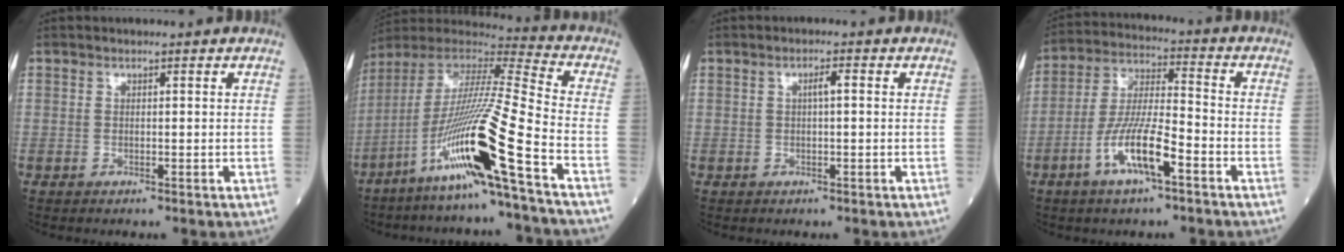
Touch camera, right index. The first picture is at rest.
{"total": 19.7, "force": [-9.4, -1.4, 17.3], "torque": [-0.358, -0.035, -0.186]}
{"total": 1.9, "force": [0.3, 0.3, 1.8], "torque": [-0.031, 0.005, 0.004]}
{"total": 10.9, "force": [-5.0, 1.8, 9.5], "torque": [-0.190, -0.002, -0.096]}